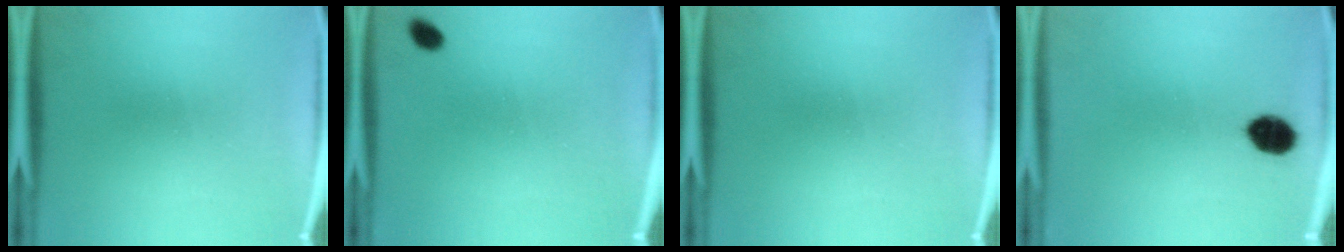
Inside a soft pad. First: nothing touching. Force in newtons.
{"total": 1.9}
{"total": 0.0}
{"total": 6.3}